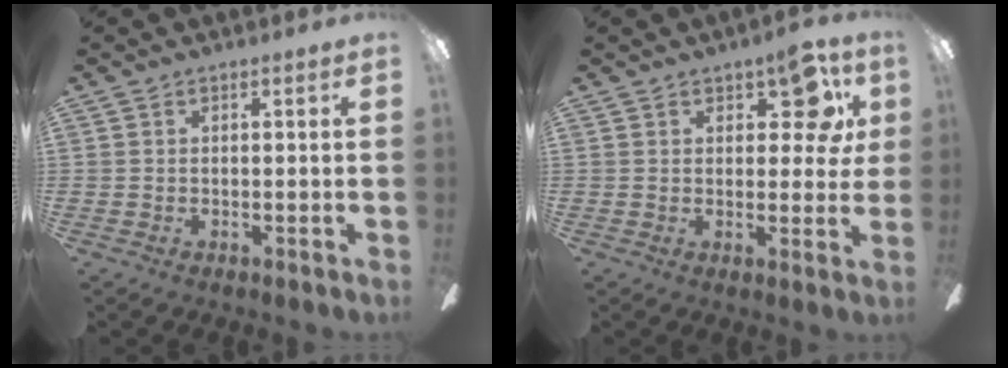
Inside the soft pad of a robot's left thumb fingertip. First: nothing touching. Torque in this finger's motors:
{"motor_torque": [0.17, 0.31, -0.20, 0.11, 0.03]}